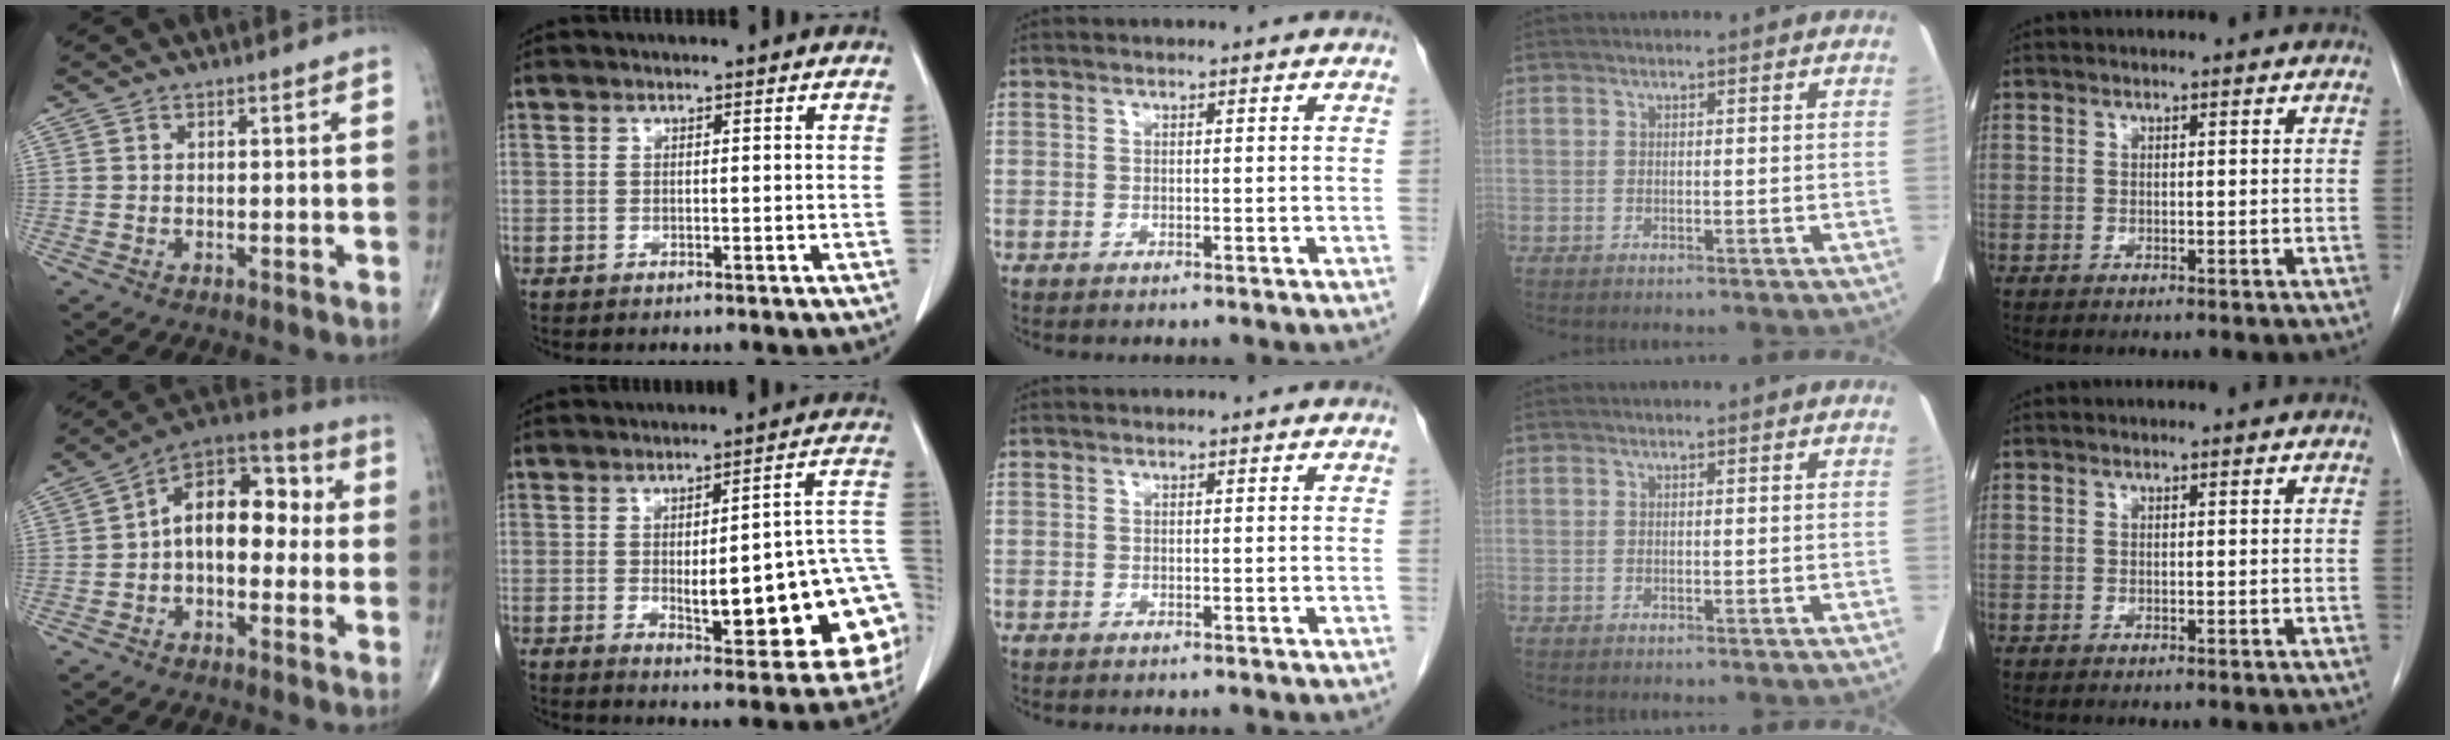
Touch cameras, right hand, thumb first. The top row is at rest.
{"thumb": {"total": 14.0, "force": [0.1, 8.5, 11.1], "torque": [-0.132, 0.047, -0.014]}, "index": {"total": 20.1, "force": [-3.4, 5.0, 19.2], "torque": [-0.171, 0.027, -0.019]}}